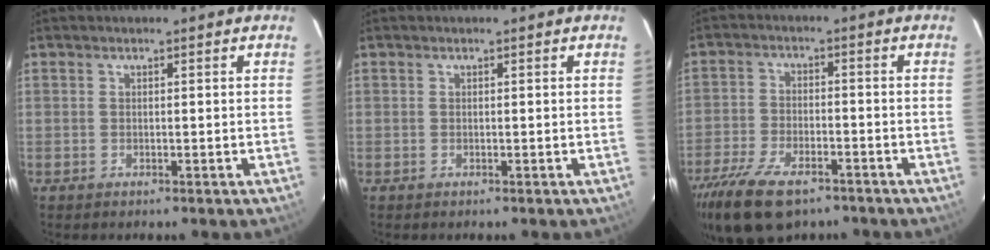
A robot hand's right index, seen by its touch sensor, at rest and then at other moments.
{"total": 0.0}
{"total": 15.1, "force": [-10.3, 6.7, 8.6], "torque": [-0.201, -0.027, -0.182]}